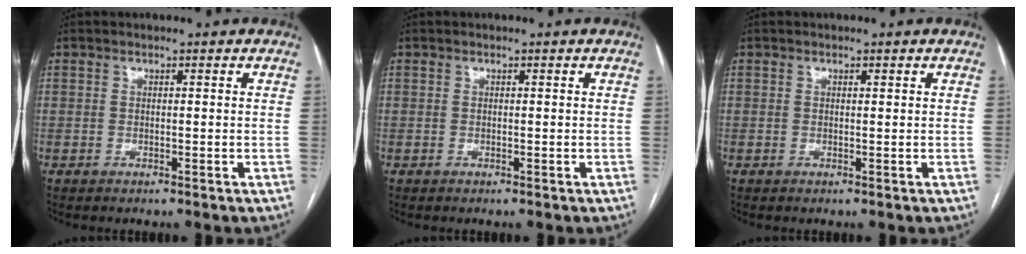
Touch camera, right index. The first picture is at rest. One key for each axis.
{"total": 0.0}
{"total": 0.0}